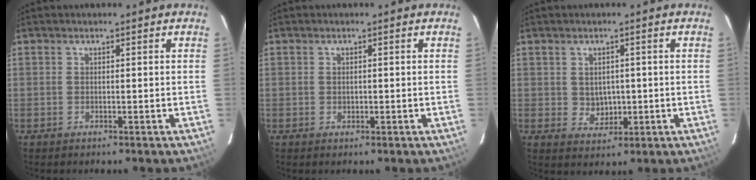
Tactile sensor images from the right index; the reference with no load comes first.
{"total": 0.8, "force": [0.0, 0.8, 0.3], "torque": [-0.003, 0.000, 0.001]}
{"total": 3.8, "force": [0.1, 3.5, 1.6], "torque": [-0.027, 0.002, 0.013]}